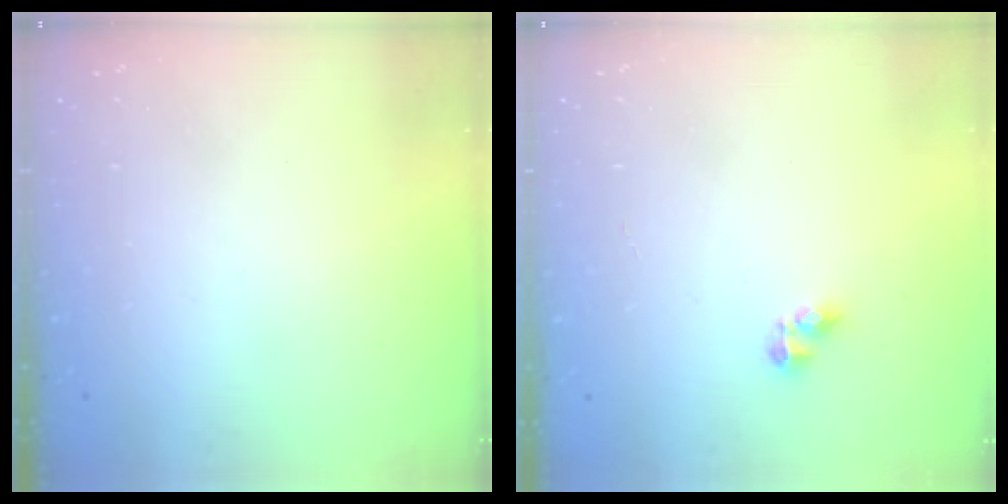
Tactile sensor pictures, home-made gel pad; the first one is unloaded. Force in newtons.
{"total": 4.9, "press": 4.8, "slide": 0.6}